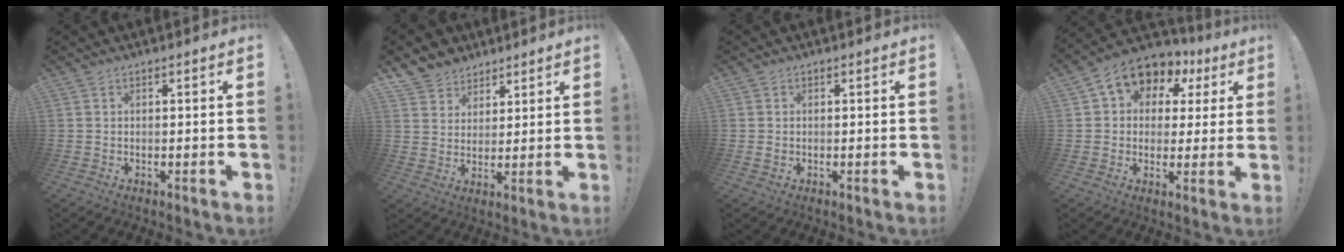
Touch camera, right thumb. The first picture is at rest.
{"total": 6.6, "force": [4.7, 4.6, 0.2], "torque": [-0.002, -0.041, 0.093]}
{"total": 0.9, "force": [0.1, 0.8, 0.2], "torque": [0.001, 0.001, 0.001]}
{"total": 9.8, "force": [4.8, 7.5, 4.1], "torque": [-0.060, -0.032, 0.089]}